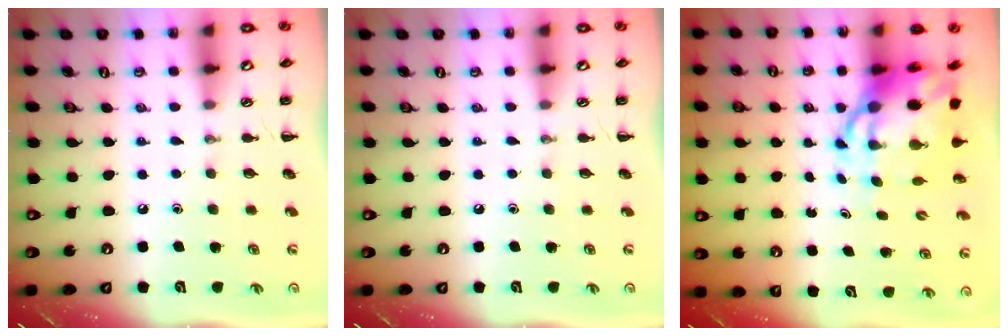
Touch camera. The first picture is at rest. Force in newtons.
{"total": 0.0}
{"total": 10.2, "press": 9.9, "slide": 2.6}